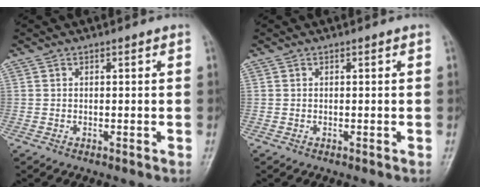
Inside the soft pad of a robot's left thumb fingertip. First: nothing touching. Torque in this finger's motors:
{"motor_torque": [0.00, 0.00, -0.01, -0.01, 0.00]}